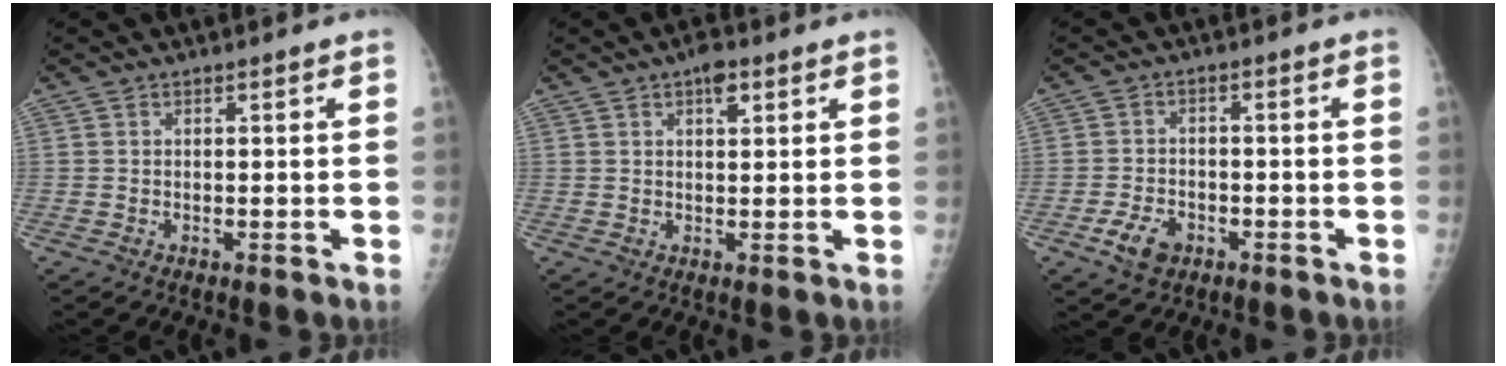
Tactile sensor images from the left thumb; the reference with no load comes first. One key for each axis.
{"total": 3.4, "fx": 1.8, "fy": 1.5, "fz": 2.5, "tx": -0.027, "ty": -0.004, "tz": 0.025}
{"total": 5.2, "fx": -2.7, "fy": 3.5, "fz": 2.9, "tx": -0.047, "ty": 0.012, "tz": -0.044}